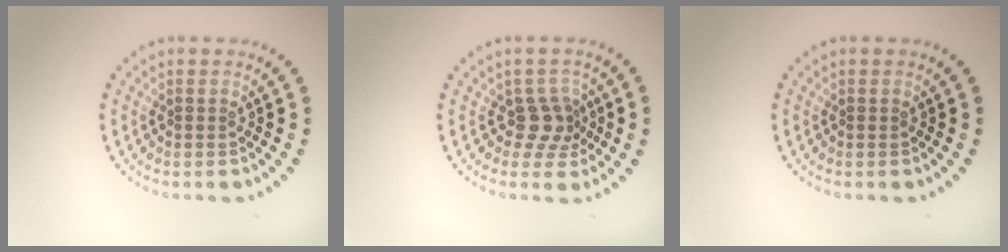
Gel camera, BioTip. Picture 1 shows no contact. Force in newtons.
{"total": 2.4, "press": 1.8, "slide": 1.6}
{"total": 0.0}